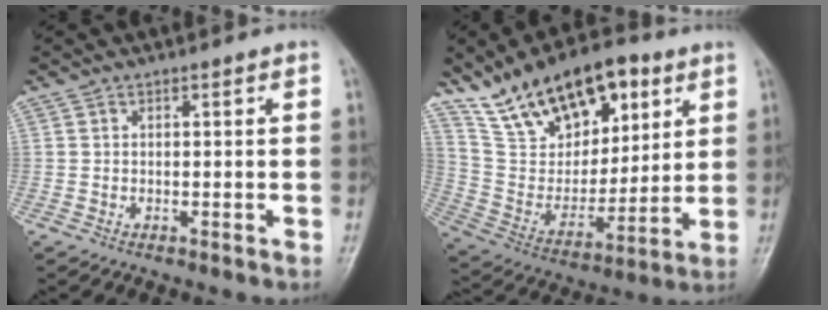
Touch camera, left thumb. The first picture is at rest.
{"total": 21.4, "force": [12.4, 11.5, 13.1], "torque": [-0.172, -0.045, 0.226]}